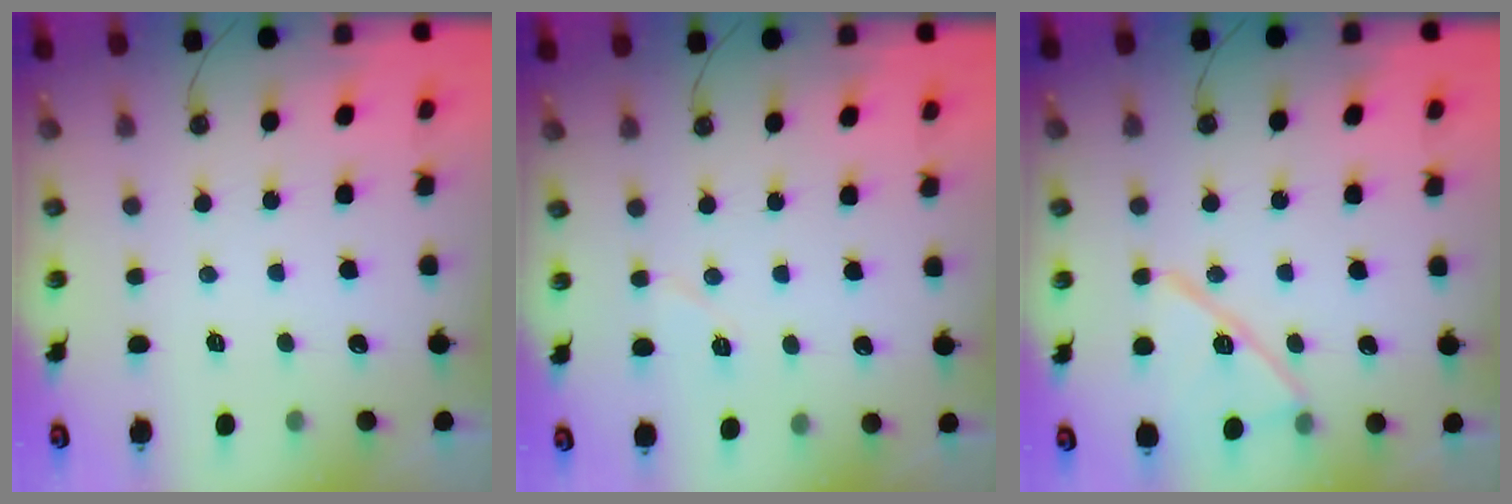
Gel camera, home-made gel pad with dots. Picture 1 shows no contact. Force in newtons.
{"total": 4.8, "press": 4.8, "slide": 0.6}
{"total": 13.0, "press": 13.0, "slide": 1.0}